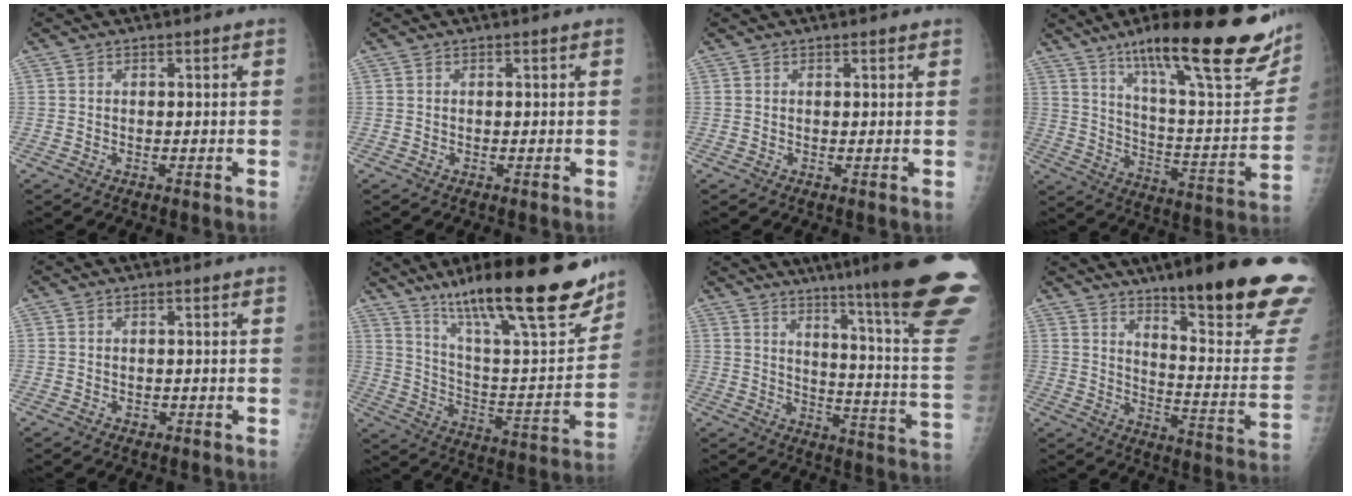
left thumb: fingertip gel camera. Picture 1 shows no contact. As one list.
[{"total": 0.0}, {"total": 1.1, "force": [0.8, 0.2, 0.7], "torque": [-0.008, -0.001, 0.011]}, {"total": 30.2, "force": [18.2, 6.6, 23.2], "torque": [-0.313, -0.050, 0.280]}, {"total": 0.7, "force": [-0.2, 0.6, 0.4], "torque": [-0.003, 0.001, 0.000]}, {"total": 28.0, "force": [19.2, 5.5, 19.6], "torque": [-0.281, -0.069, 0.309]}, {"total": 28.6, "force": [20.0, 1.2, 20.4], "torque": [-0.217, -0.125, 0.267]}, {"total": 26.3, "force": [17.3, 4.1, 19.4], "torque": [-0.221, -0.092, 0.244]}]